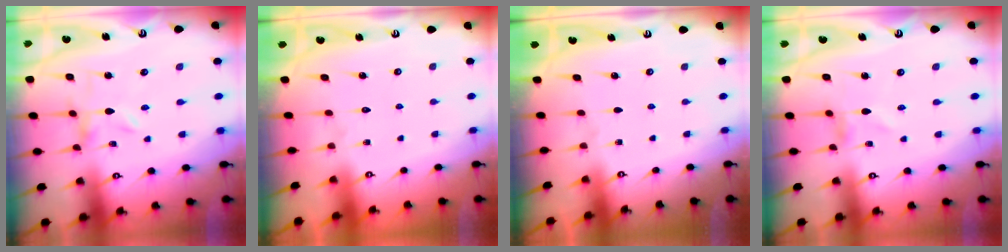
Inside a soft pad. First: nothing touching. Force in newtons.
{"total": 1.6, "press": 1.6, "slide": 0.1}
{"total": 0.0}
{"total": 0.6, "press": 0.6, "slide": 0.2}